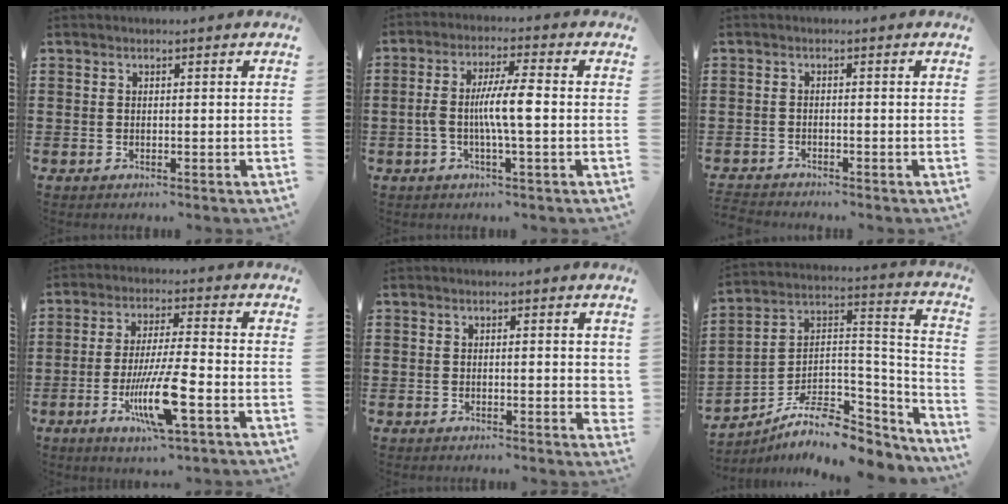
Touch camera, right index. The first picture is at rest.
{"total": 6.8, "force": [-0.9, 1.0, 6.6], "torque": [-0.131, 0.000, -0.025]}
{"total": 1.6, "force": [-1.6, 0.1, -0.1], "torque": [-0.003, 0.001, -0.036]}
{"total": 10.7, "force": [-4.1, 1.4, 9.8], "torque": [-0.196, -0.014, -0.078]}
{"total": 1.6, "force": [0.2, 0.4, 1.5], "torque": [-0.030, 0.002, 0.003]}
{"total": 9.2, "force": [-6.7, 3.9, 4.9], "torque": [-0.101, 0.005, -0.128]}